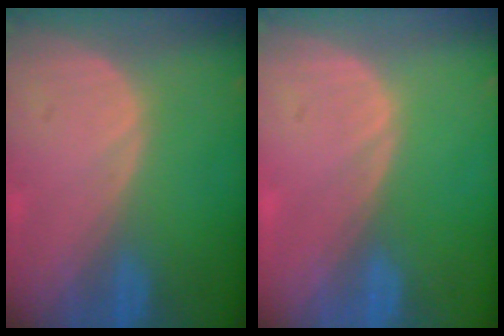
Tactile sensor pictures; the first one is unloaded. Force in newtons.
{"total": 0.0}